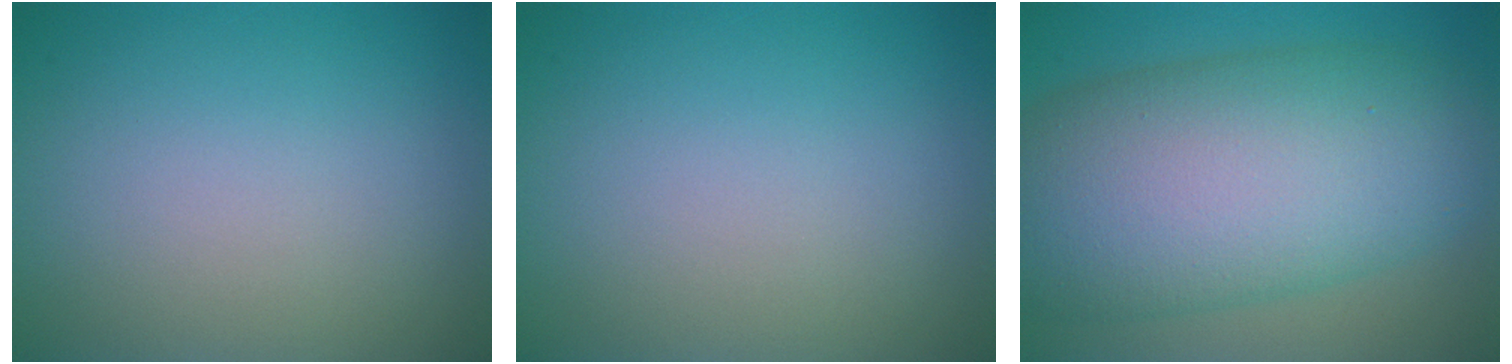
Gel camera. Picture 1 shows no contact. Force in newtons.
{"total": 0.0}
{"total": 13.7, "press": 13.7, "slide": 0.5}